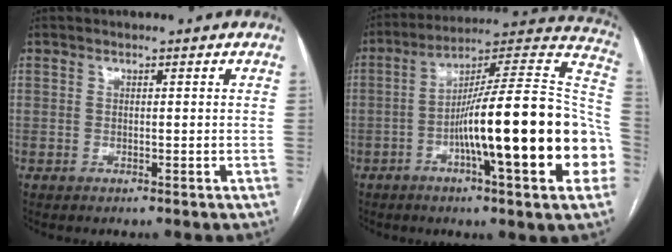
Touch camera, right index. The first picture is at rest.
{"total": 26.5, "force": [-6.0, 2.6, 25.7], "torque": [-0.301, 0.022, -0.094]}